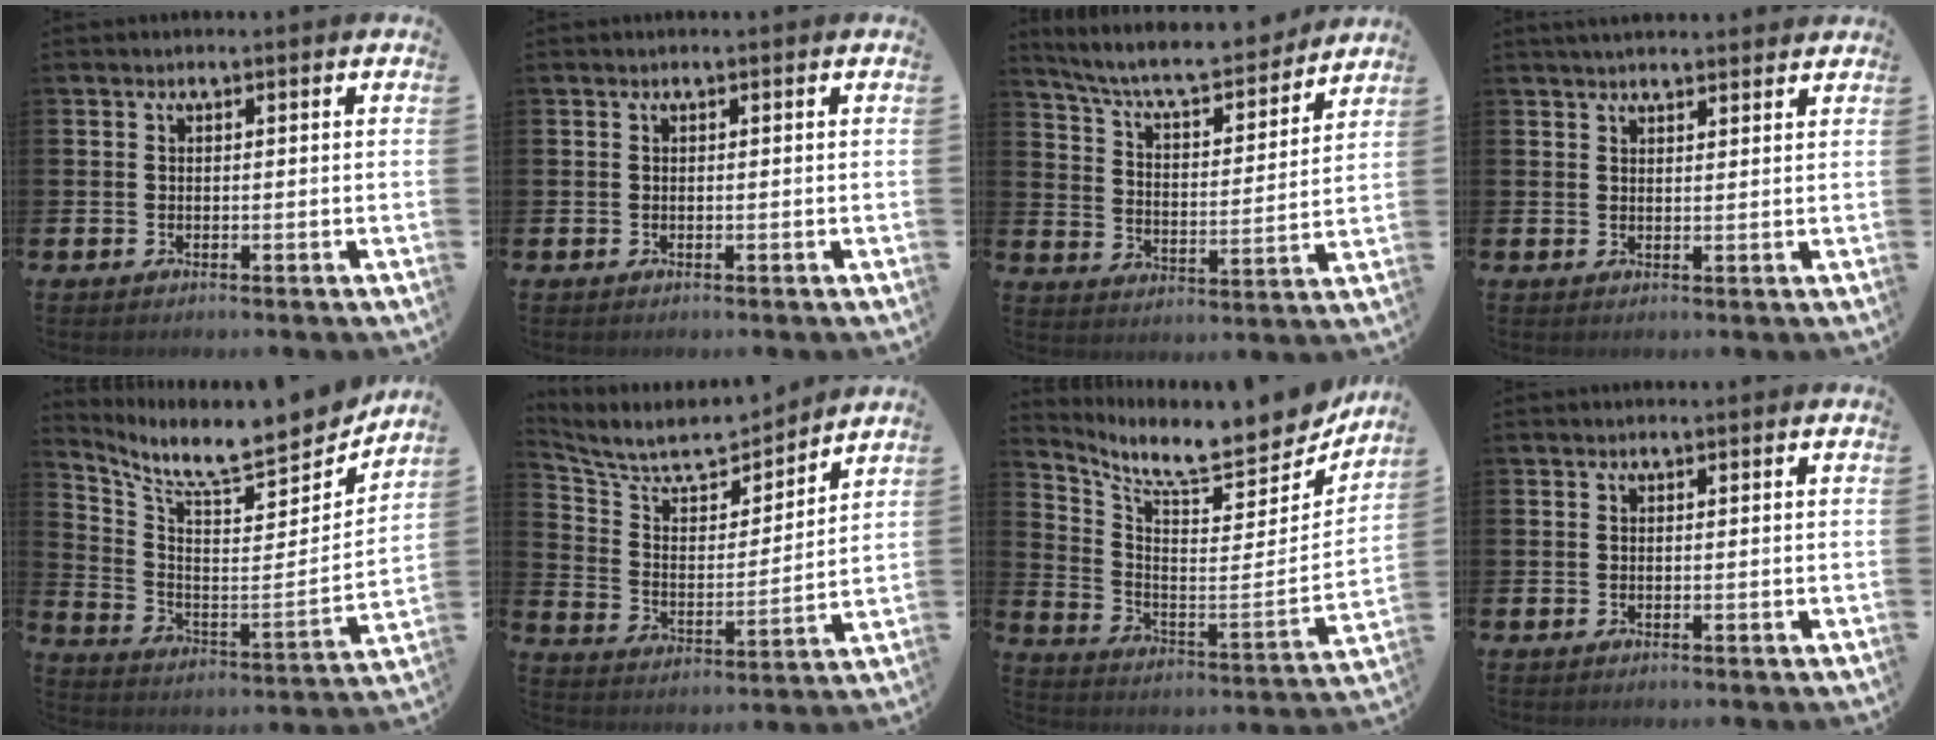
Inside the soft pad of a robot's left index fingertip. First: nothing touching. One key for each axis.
{"total": 0.0}
{"total": 8.1, "fx": 7.4, "fy": 1.4, "fz": 2.9, "tx": -0.083, "ty": -0.056, "tz": 0.125}
{"total": 2.9, "fx": 2.8, "fy": 0.4, "fz": 0.5, "tx": -0.013, "ty": -0.009, "tz": 0.051}
{"total": 9.4, "fx": 8.6, "fy": 1.4, "fz": 3.6, "tx": -0.090, "ty": -0.081, "tz": 0.135}
{"total": 7.8, "fx": 6.9, "fy": 2.6, "fz": 2.3, "tx": -0.086, "ty": -0.052, "tz": 0.119}
{"total": 8.5, "fx": 7.5, "fy": 2.0, "fz": 3.5, "tx": -0.075, "ty": -0.076, "tz": 0.117}
{"total": 0.0}